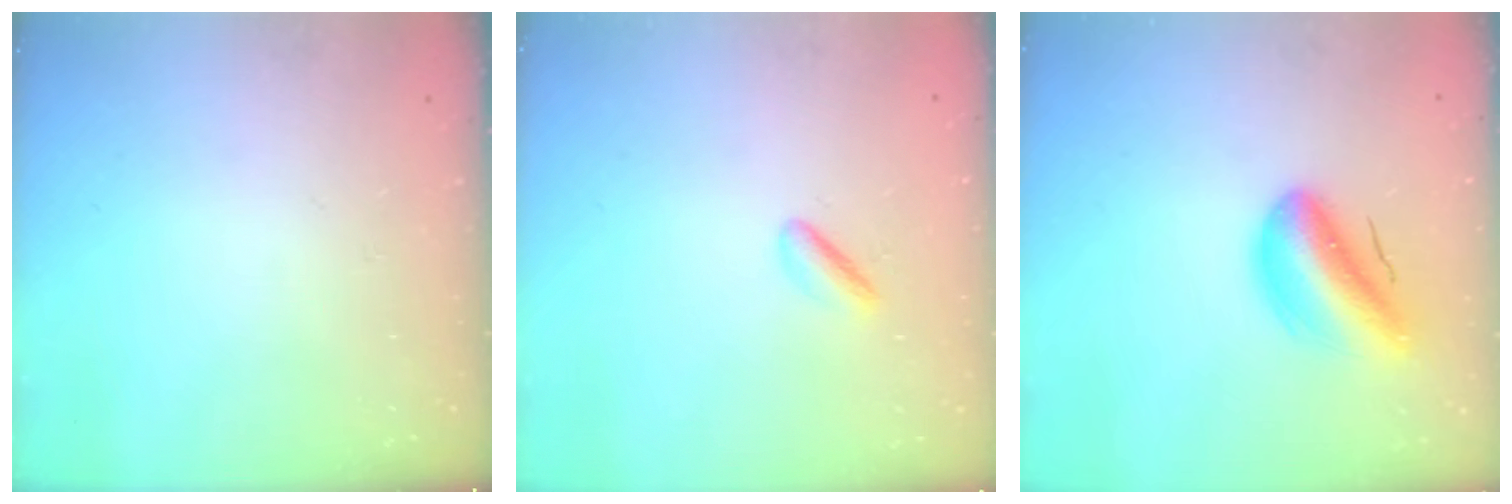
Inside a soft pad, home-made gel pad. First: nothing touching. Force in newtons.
{"total": 2.1, "press": 1.9, "slide": 0.9}
{"total": 10.4, "press": 9.9, "slide": 3.4}